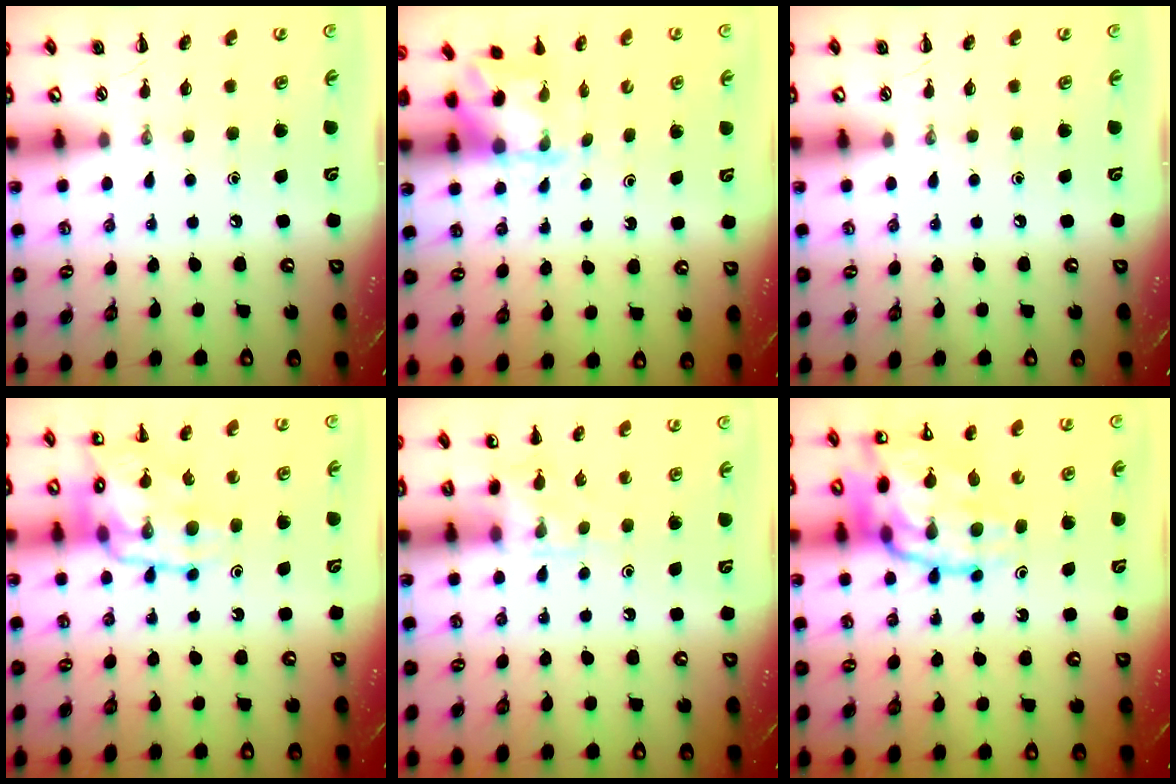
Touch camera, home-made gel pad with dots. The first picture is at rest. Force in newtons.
{"total": 2.0, "press": 1.9, "slide": 0.7}
{"total": 0.0}
{"total": 13.1, "press": 12.8, "slide": 2.8}
{"total": 6.0, "press": 5.7, "slide": 1.8}
{"total": 21.6, "press": 21.2, "slide": 3.9}